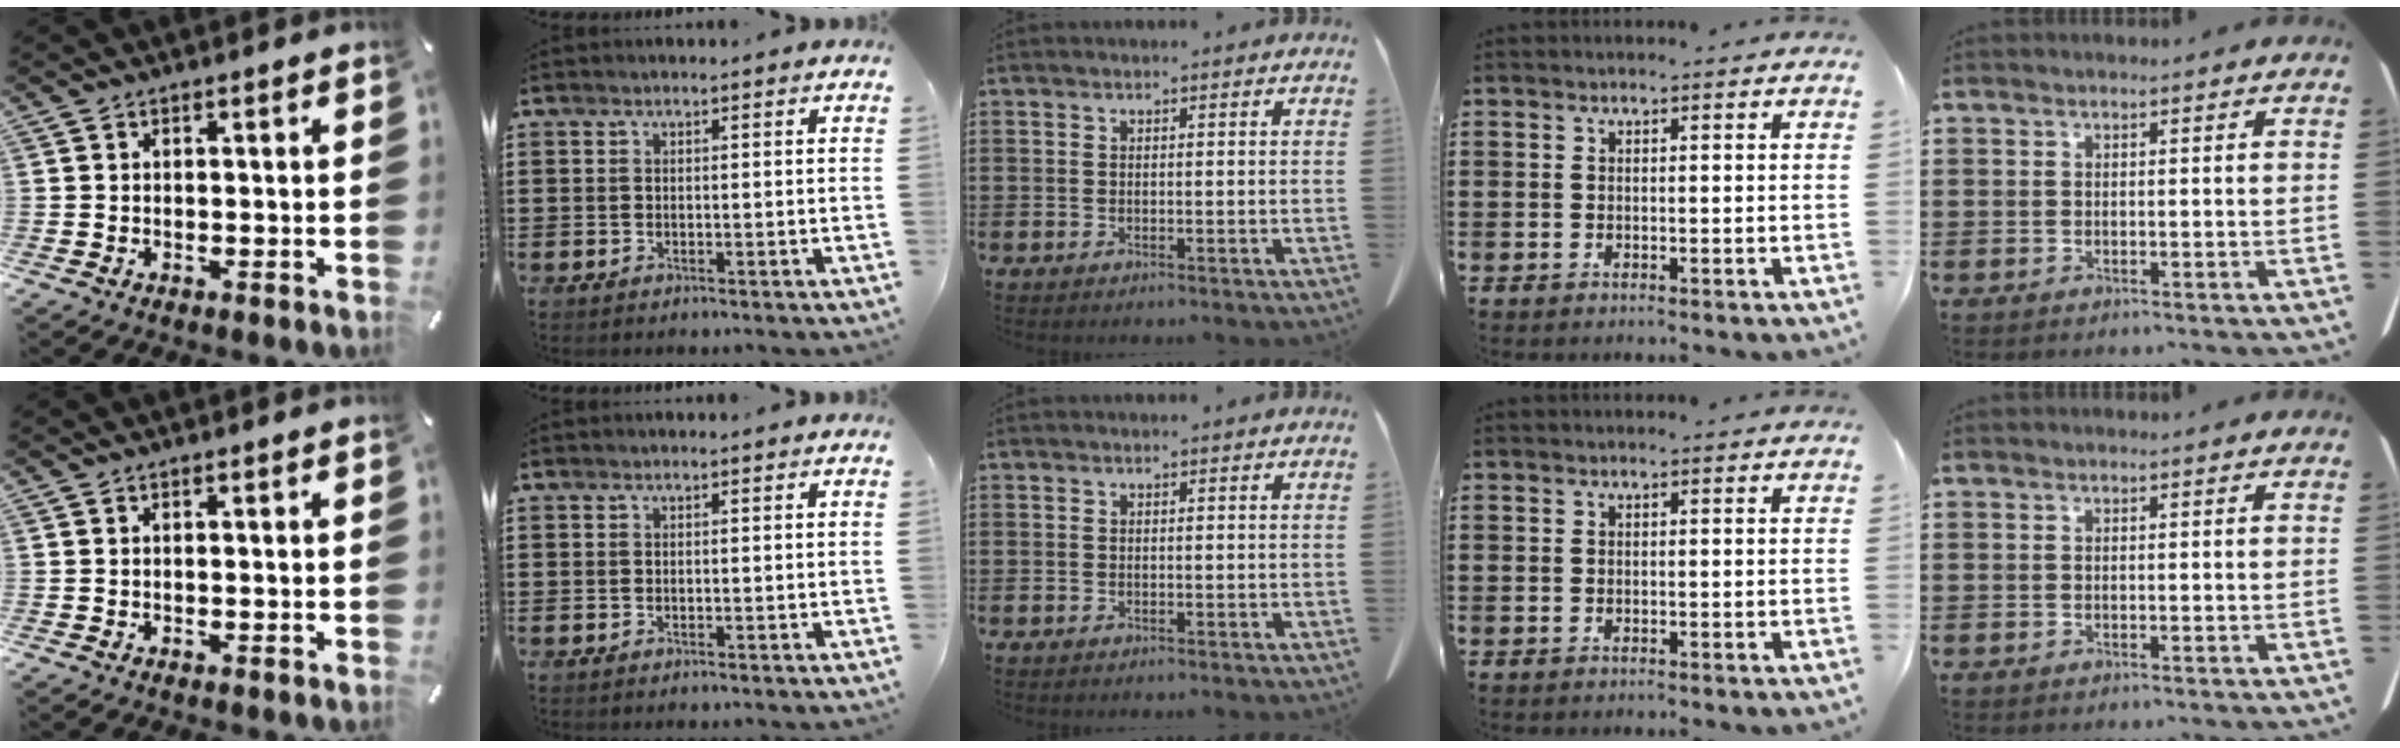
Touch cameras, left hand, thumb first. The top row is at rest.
{}